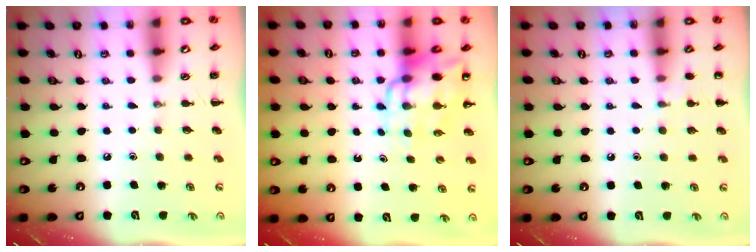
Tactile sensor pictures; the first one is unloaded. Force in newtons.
{"total": 13.0, "press": 12.5, "slide": 3.7}
{"total": 5.8, "press": 5.5, "slide": 1.9}